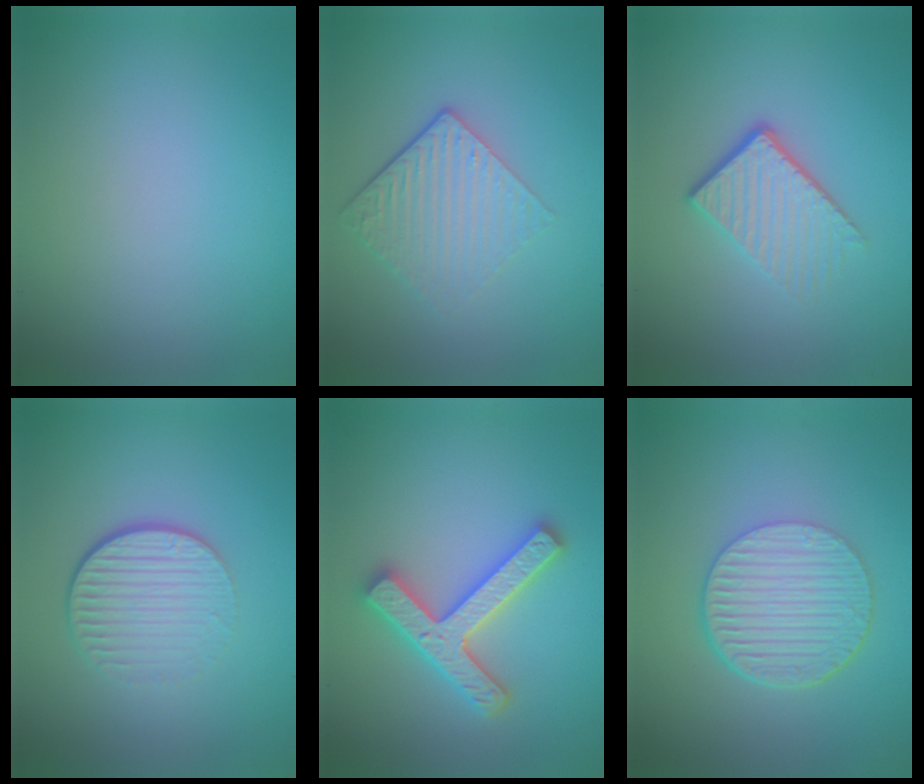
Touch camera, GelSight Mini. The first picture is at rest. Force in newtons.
{"total": 4.3, "press": 2.9, "slide": 3.1}
{"total": 3.9, "press": 2.7, "slide": 2.9}
{"total": 4.5, "press": 2.8, "slide": 3.5}
{"total": 4.7, "press": 4.6, "slide": 0.9}
{"total": 6.7, "press": 4.5, "slide": 5.0}